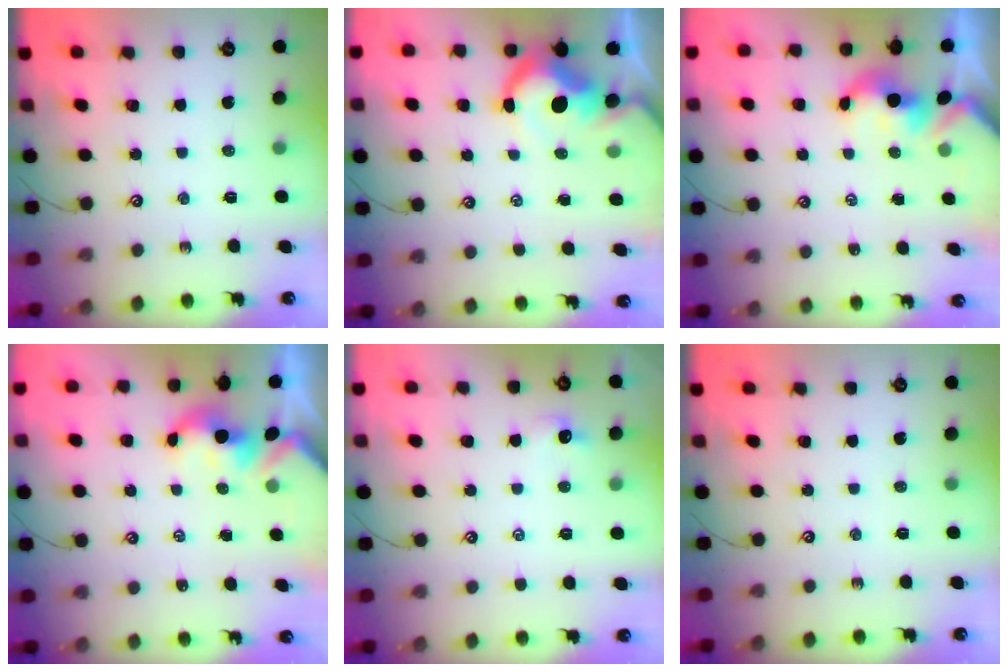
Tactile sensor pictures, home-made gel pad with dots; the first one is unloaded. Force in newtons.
{"total": 8.3, "press": 8.1, "slide": 1.6}
{"total": 1.6, "press": 1.5, "slide": 0.3}
{"total": 1.7, "press": 1.6, "slide": 0.2}
{"total": 1.3, "press": 1.1, "slide": 0.6}
{"total": 0.0}